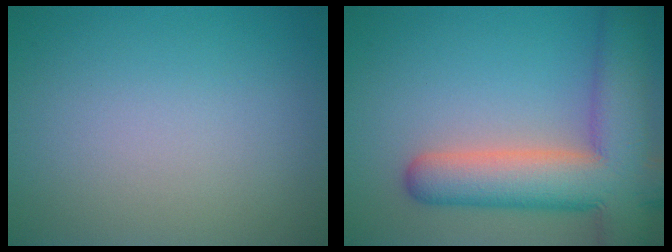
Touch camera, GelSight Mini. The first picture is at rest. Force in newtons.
{"total": 10.9, "press": 10.8, "slide": 0.7}